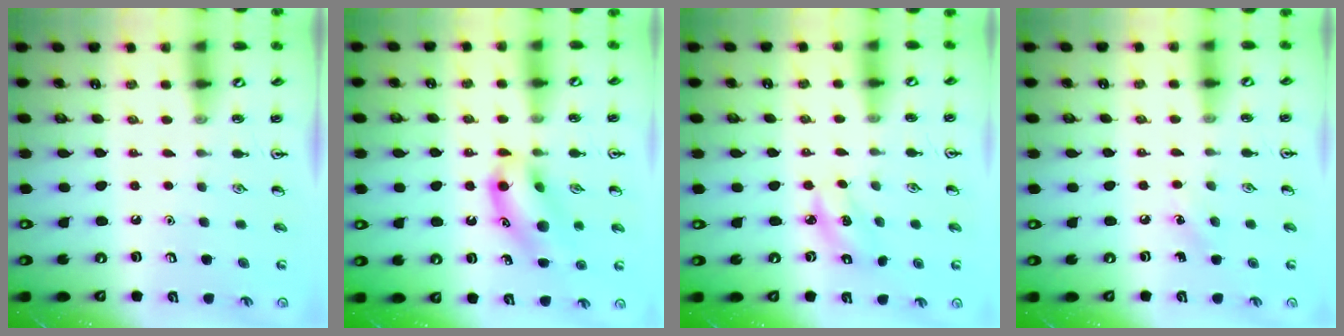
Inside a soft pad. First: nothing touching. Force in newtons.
{"total": 14.1, "press": 13.7, "slide": 3.0}
{"total": 3.0, "press": 3.0, "slide": 0.5}
{"total": 4.9, "press": 4.6, "slide": 1.7}